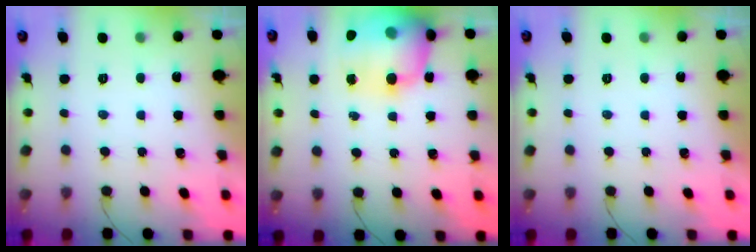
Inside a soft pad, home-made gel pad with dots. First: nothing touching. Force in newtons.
{"total": 20.9, "press": 20.5, "slide": 4.5}
{"total": 0.0}